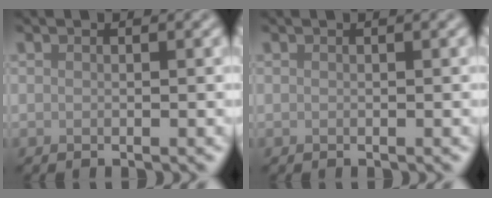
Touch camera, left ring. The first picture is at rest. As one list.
[{"total": 0.6, "force": [0.3, 0.1, 0.5], "torque": [-0.003, 0.007, 0.004]}]